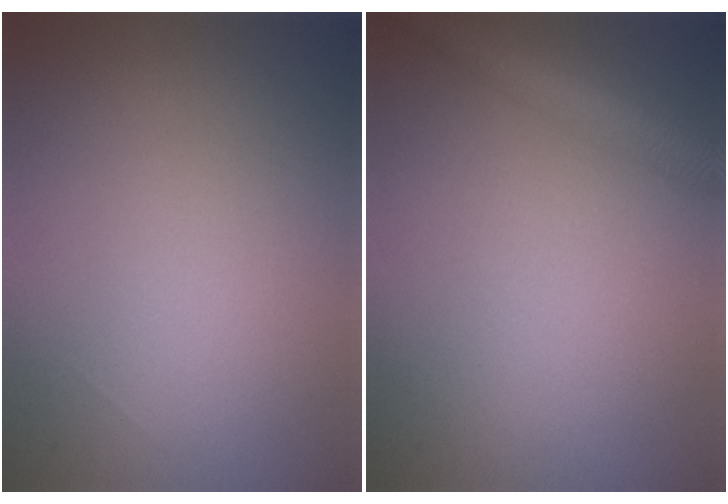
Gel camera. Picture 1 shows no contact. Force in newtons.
{"total": 2.9, "press": 2.9, "slide": 0.1}